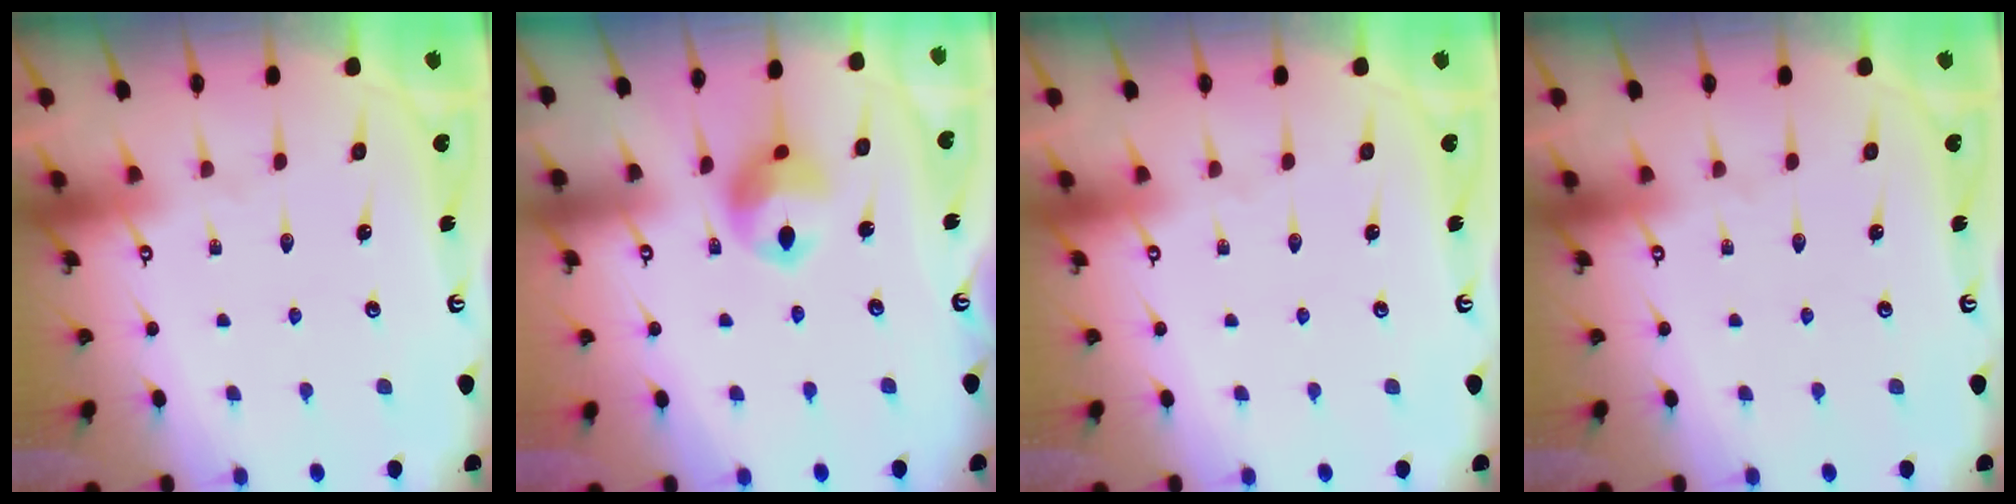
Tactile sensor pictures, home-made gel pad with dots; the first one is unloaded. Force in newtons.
{"total": 10.6, "press": 10.5, "slide": 1.3}
{"total": 0.0}
{"total": 0.0}